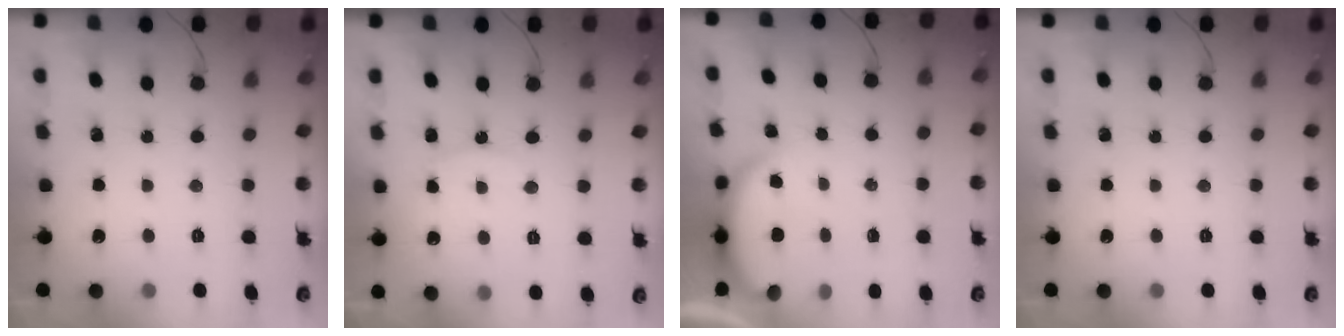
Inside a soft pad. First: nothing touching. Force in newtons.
{"total": 8.7, "press": 8.7, "slide": 0.5}
{"total": 3.8, "press": 3.7, "slide": 0.6}
{"total": 0.0}